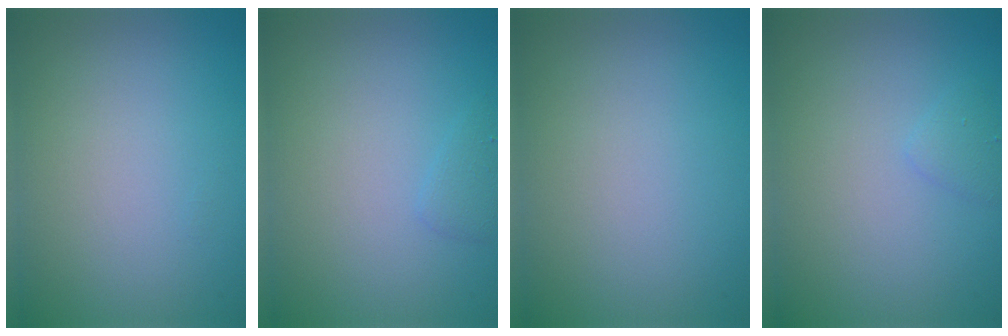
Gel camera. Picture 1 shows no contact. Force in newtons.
{"total": 0.9, "press": 0.9, "slide": 0.1}
{"total": 0.0}
{"total": 0.9, "press": 0.9, "slide": 0.0}